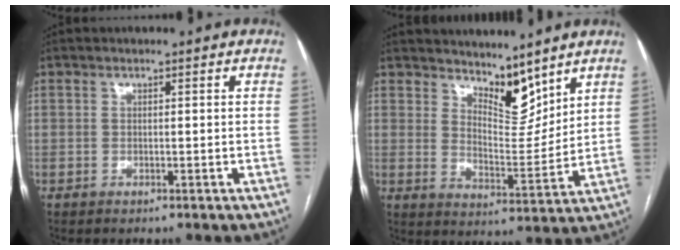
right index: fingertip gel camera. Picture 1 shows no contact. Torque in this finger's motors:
{"motor_torque": [-0.06, 0.43, 0.11, 0.01]}